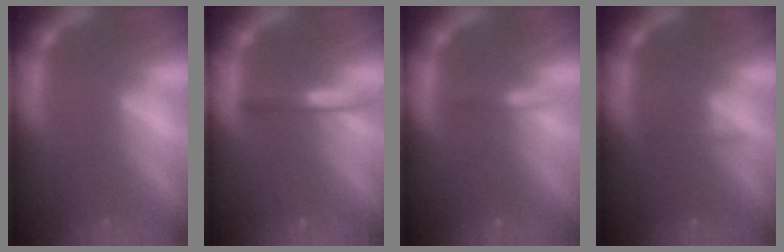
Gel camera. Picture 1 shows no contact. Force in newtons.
{"total": 2.0}
{"total": 0.9}
{"total": 0.9}